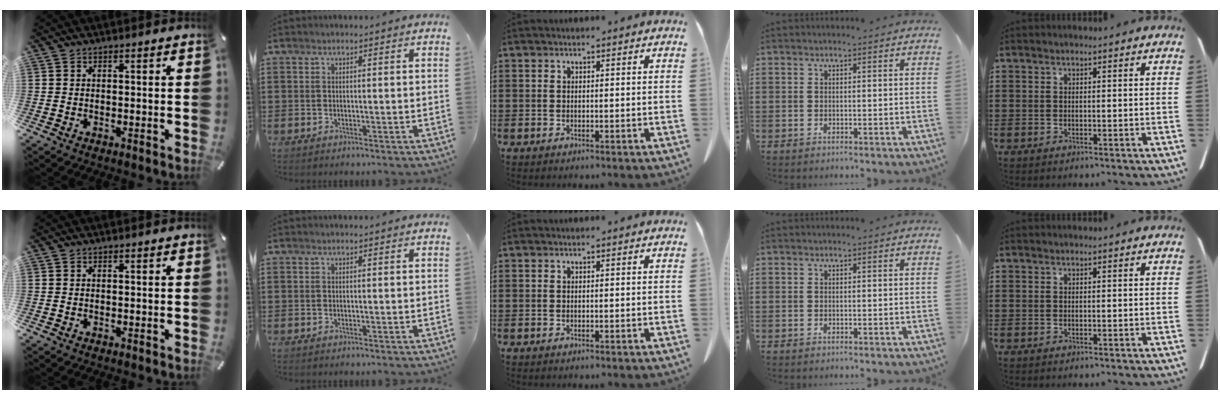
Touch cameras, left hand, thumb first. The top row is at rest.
{}